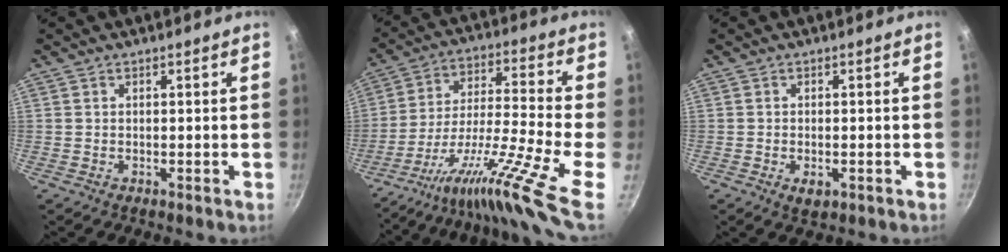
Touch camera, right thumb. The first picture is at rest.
{"total": 20.3, "force": [-10.8, 2.4, 17.0], "torque": [-0.272, 0.049, -0.194]}
{"total": 2.7, "force": [-0.9, 1.5, 2.0], "torque": [-0.033, -0.005, -0.012]}